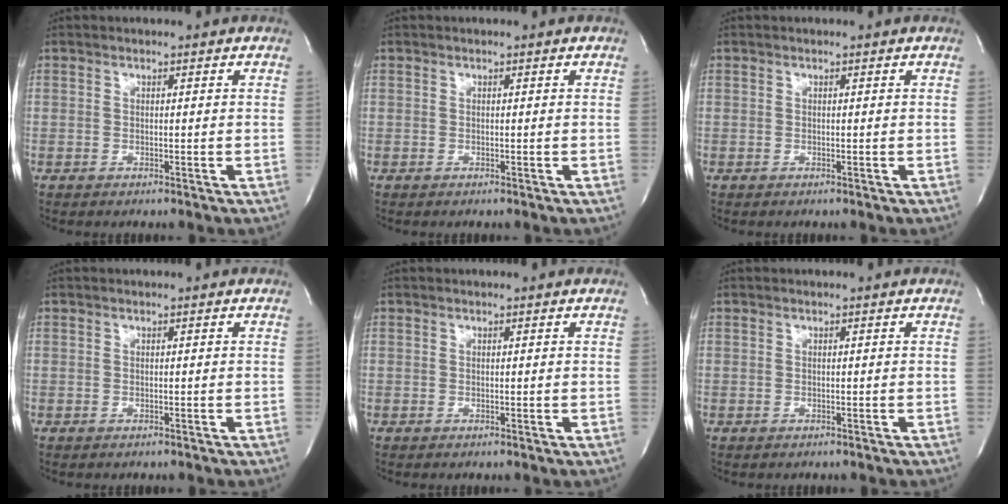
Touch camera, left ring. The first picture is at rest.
{"total": 0.0}
{"total": 0.0}
{"total": 0.6, "force": [-0.5, 0.3, 0.2], "torque": [-0.007, 0.001, -0.007]}
{"total": 0.0}
{"total": 0.7, "force": [-0.6, 0.3, 0.2], "torque": [-0.008, 0.001, -0.008]}